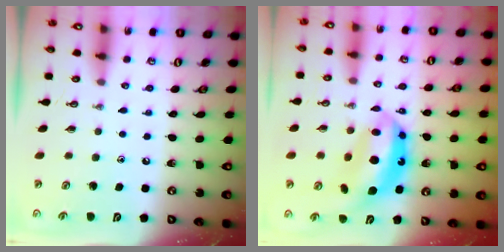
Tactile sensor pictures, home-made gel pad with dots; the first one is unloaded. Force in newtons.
{"total": 12.3, "press": 12.2, "slide": 1.0}